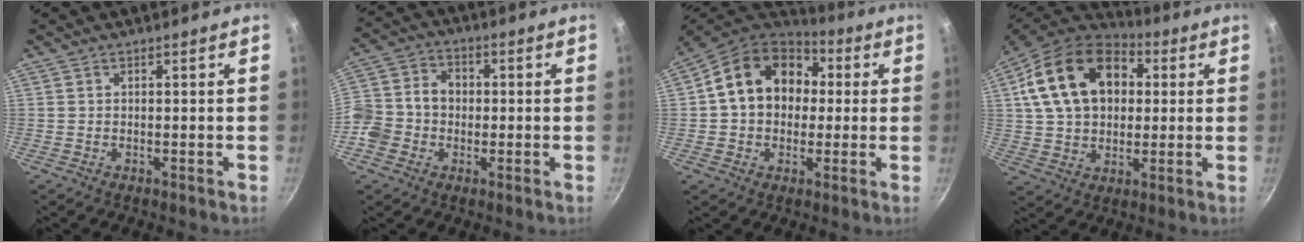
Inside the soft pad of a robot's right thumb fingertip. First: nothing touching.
{"total": 11.8, "force": [-2.3, 9.9, 5.9], "torque": [-0.094, 0.034, -0.059]}
{"total": 17.1, "force": [2.5, 13.5, 10.2], "torque": [-0.139, 0.037, 0.029]}
{"total": 20.5, "force": [5.3, 14.5, 13.5], "torque": [-0.210, 0.018, 0.083]}